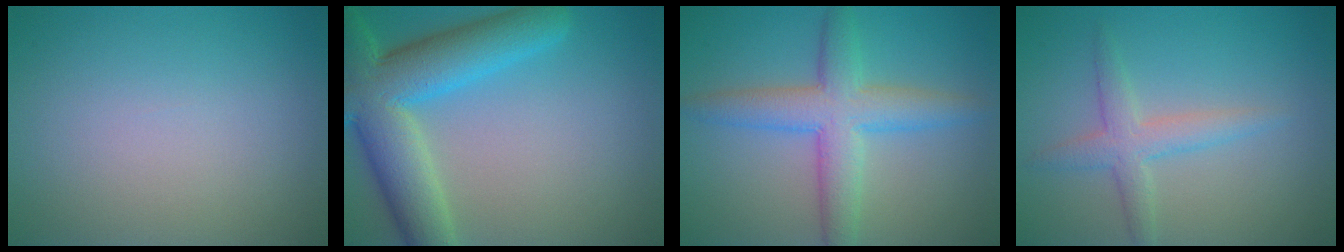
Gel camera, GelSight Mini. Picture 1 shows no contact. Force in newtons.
{"total": 9.5, "press": 9.5, "slide": 0.5}
{"total": 5.5, "press": 5.5, "slide": 0.1}
{"total": 2.8, "press": 2.8, "slide": 0.1}